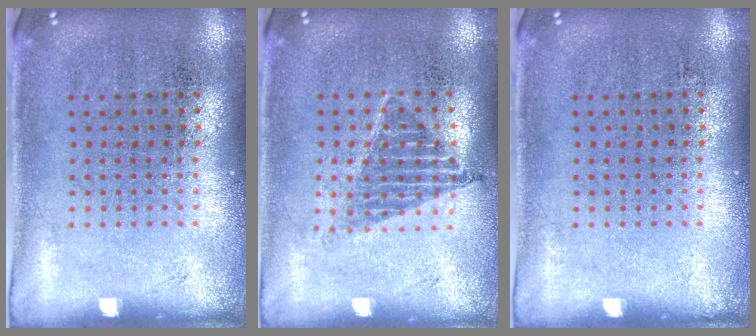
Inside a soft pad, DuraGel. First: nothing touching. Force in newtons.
{"total": 1.1, "press": 0.9, "slide": 0.6}
{"total": 0.0}